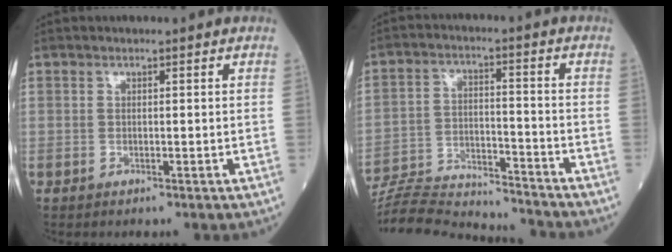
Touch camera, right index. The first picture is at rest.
{"total": 17.7, "force": [-17.2, 1.3, 3.9], "torque": [-0.082, 0.007, -0.271]}